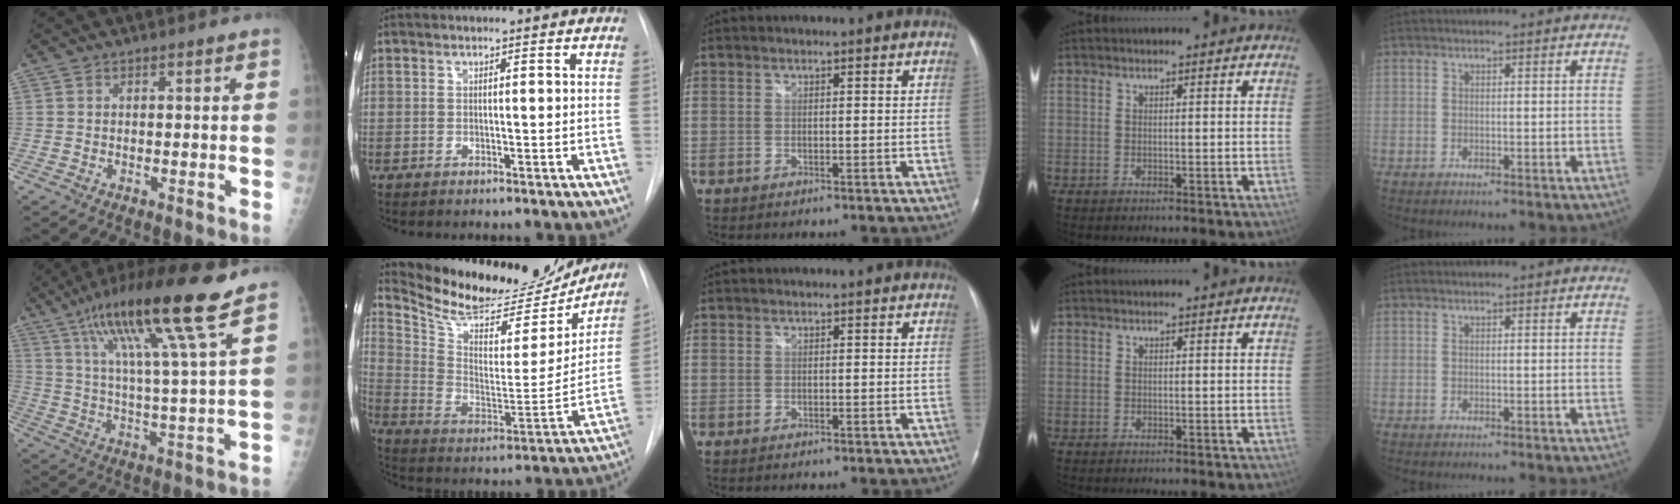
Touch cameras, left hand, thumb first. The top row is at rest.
{"thumb": {"total": 17.5, "force": [10.3, 0.5, 14.1], "torque": [-0.246, -0.032, 0.176]}, "index": {"total": 23.7, "force": [21.8, 6.4, 6.9], "torque": [-0.117, -0.034, 0.324]}}